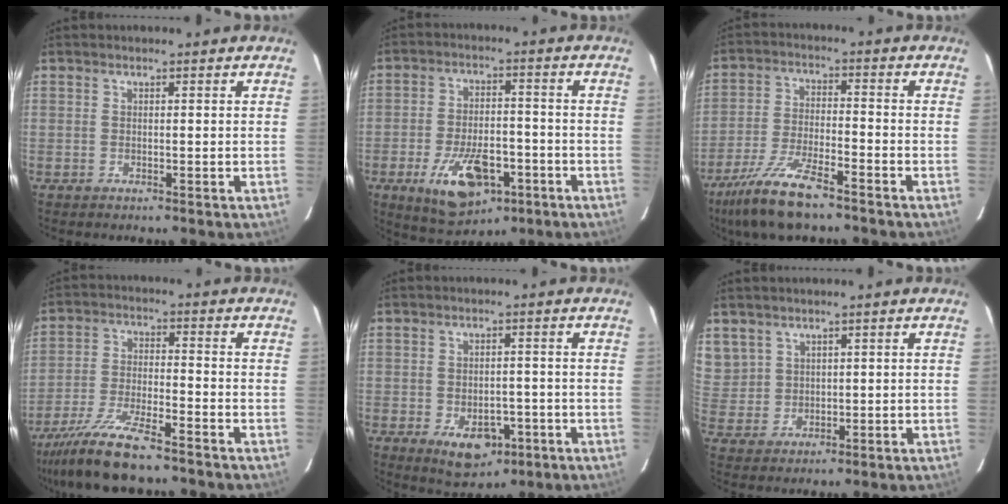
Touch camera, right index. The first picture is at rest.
{"total": 11.5, "force": [-5.2, 5.5, 8.6], "torque": [-0.153, -0.006, -0.077]}
{"total": 10.6, "force": [-7.8, 1.6, 6.9], "torque": [-0.138, -0.025, -0.145]}
{"total": 10.3, "force": [-8.4, 1.0, 5.9], "torque": [-0.110, -0.026, -0.152]}
{"total": 6.8, "force": [-3.0, 4.1, 4.5], "torque": [-0.063, -0.003, -0.035]}
{"total": 6.6, "force": [3.8, 5.4, 0.5], "torque": [-0.023, 0.007, 0.094]}